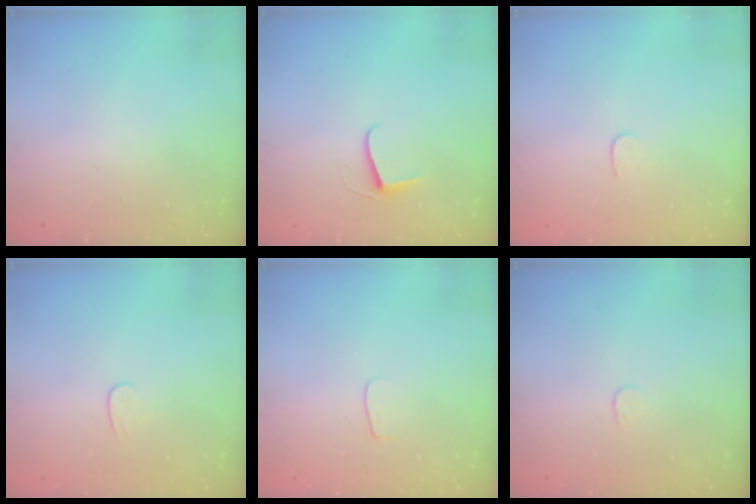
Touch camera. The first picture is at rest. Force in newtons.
{"total": 5.9, "press": 5.8, "slide": 0.6}
{"total": 3.1, "press": 3.1, "slide": 0.3}
{"total": 3.4, "press": 3.4, "slide": 0.4}
{"total": 3.6, "press": 3.6, "slide": 0.4}
{"total": 3.2, "press": 3.2, "slide": 0.3}